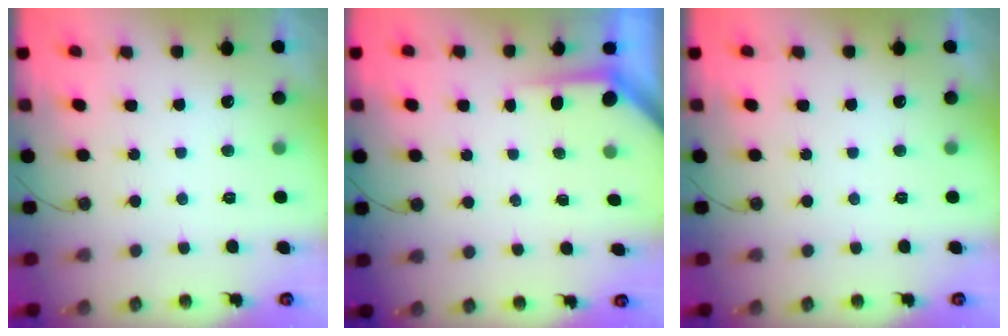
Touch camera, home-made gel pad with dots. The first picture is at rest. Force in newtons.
{"total": 3.6, "press": 3.6, "slide": 0.3}
{"total": 0.0}